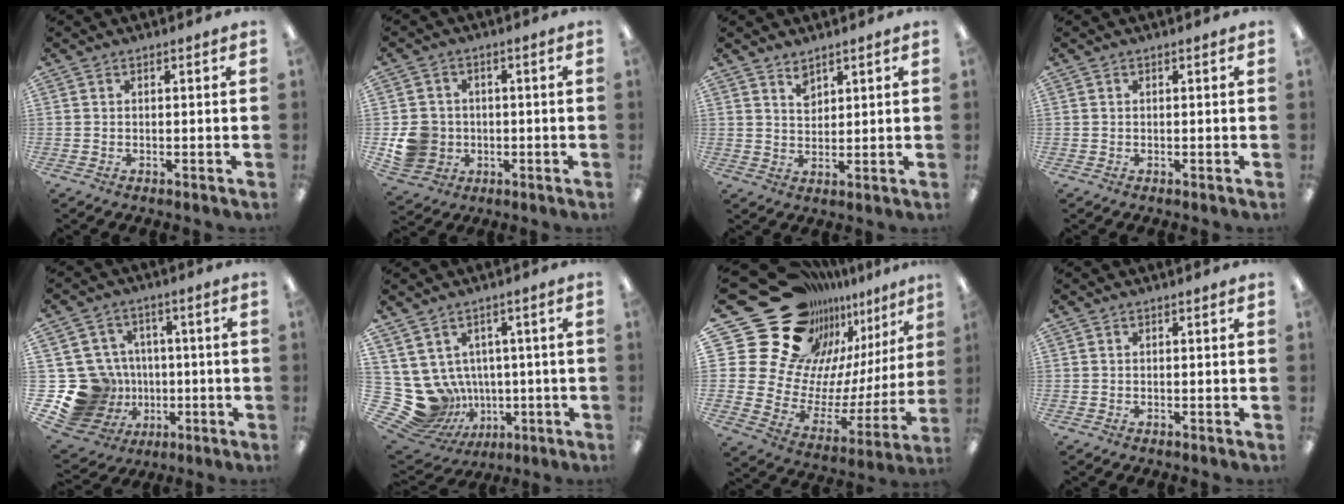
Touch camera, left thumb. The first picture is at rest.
{"total": 8.1, "force": [-1.3, 7.6, 2.5], "torque": [-0.059, 0.014, -0.017]}
{"total": 3.8, "force": [3.0, 2.1, 1.0], "torque": [-0.010, -0.014, 0.055]}
{"total": 0.0}
{"total": 17.7, "force": [-3.0, 16.2, 6.5], "torque": [-0.152, 0.006, -0.019]}
{"total": 11.7, "force": [-0.4, 11.0, 3.9], "torque": [-0.134, -0.013, 0.014]}
{"total": 26.2, "force": [19.3, 15.2, 9.2], "torque": [-0.166, -0.163, 0.389]}
{"total": 0.0}